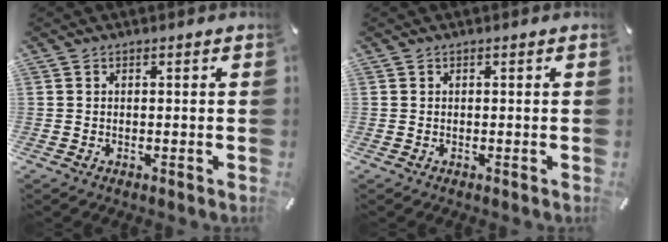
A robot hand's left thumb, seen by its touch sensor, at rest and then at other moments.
{"total": 0.0}